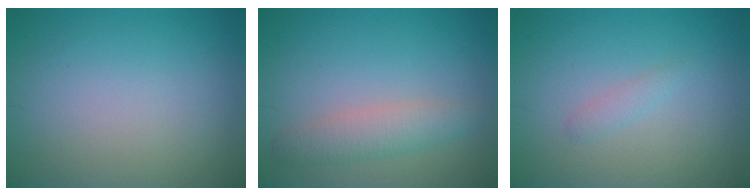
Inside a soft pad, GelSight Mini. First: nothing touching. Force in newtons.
{"total": 2.8, "press": 2.8, "slide": 0.1}
{"total": 0.9, "press": 0.9, "slide": 0.0}